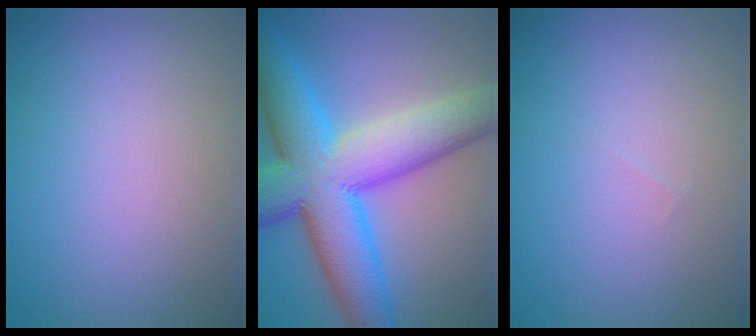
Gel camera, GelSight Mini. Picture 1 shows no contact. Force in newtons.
{"total": 12.7, "press": 12.7, "slide": 0.2}
{"total": 0.0}